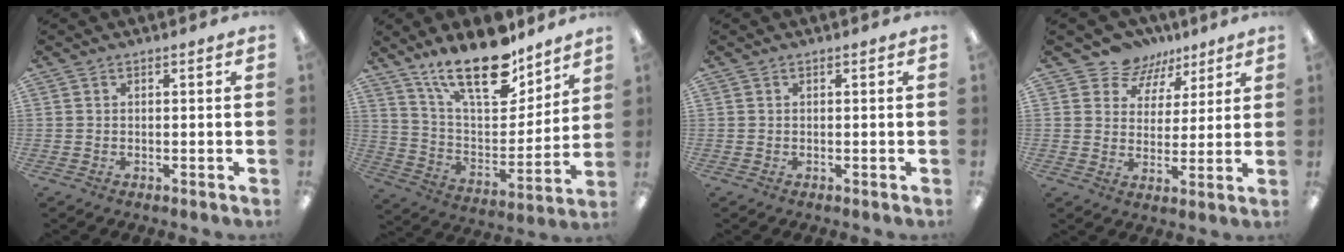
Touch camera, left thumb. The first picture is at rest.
{"total": 21.4, "force": [15.8, 8.1, 11.9], "torque": [-0.205, -0.099, 0.275]}
{"total": 0.0}
{"total": 8.6, "force": [6.8, 5.3, 0.4], "torque": [-0.027, -0.051, 0.129]}